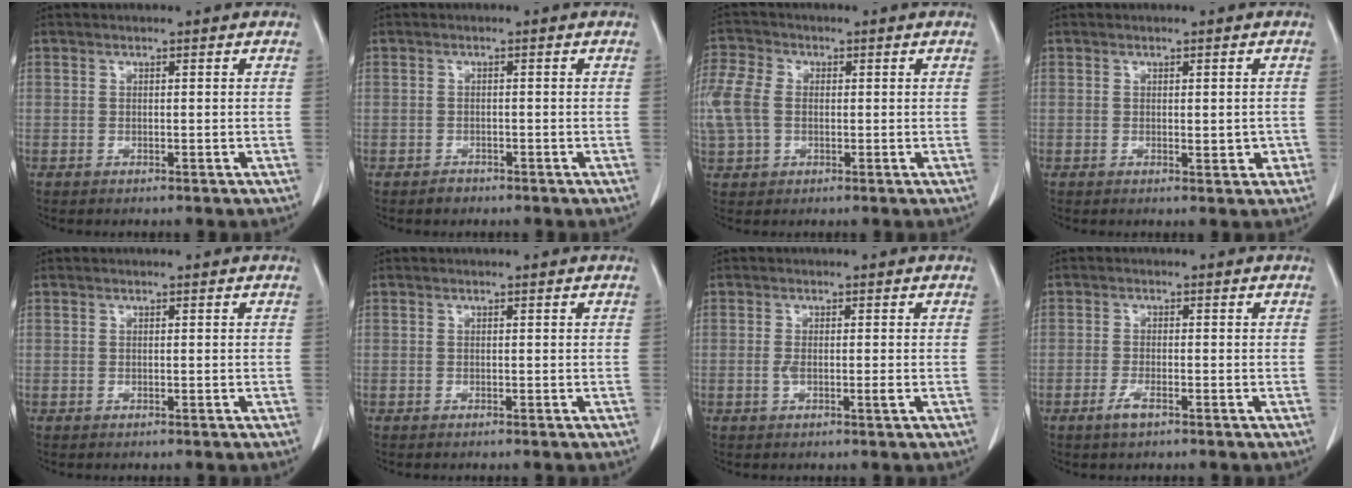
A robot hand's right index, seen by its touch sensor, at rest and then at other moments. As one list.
[{"total": 1.4, "force": [-1.0, 0.9, 0.0], "torque": [0.001, 0.003, -0.018]}, {"total": 9.2, "force": [0.2, 6.3, 6.7], "torque": [-0.197, 0.031, 0.007]}, {"total": 2.3, "force": [-0.3, 1.0, 2.0], "torque": [-0.025, -0.003, 0.002]}, {"total": 0.0}, {"total": 0.0}, {"total": 1.9, "force": [-0.5, 0.2, 1.8], "torque": [-0.037, -0.003, -0.008]}, {"total": 2.3, "force": [-1.5, 0.4, 1.7], "torque": [-0.036, -0.002, -0.030]}]